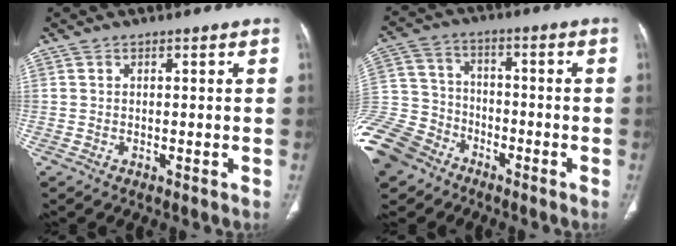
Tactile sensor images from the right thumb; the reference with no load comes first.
{"total": 16.3, "force": [-10.8, 11.0, 5.4], "torque": [-0.134, 0.043, -0.203]}